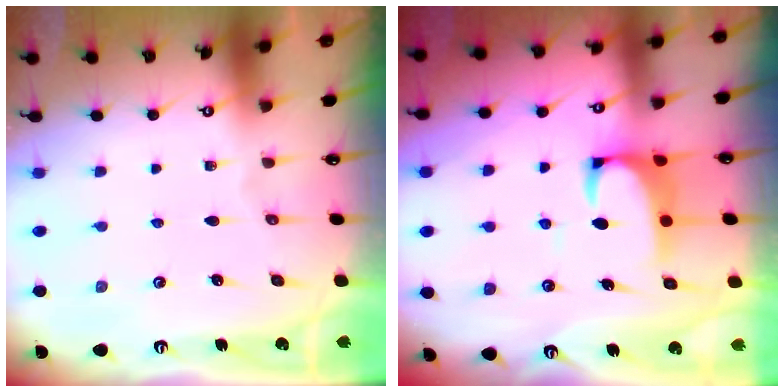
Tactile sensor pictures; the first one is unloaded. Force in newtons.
{"total": 2.4, "press": 2.2, "slide": 1.0}